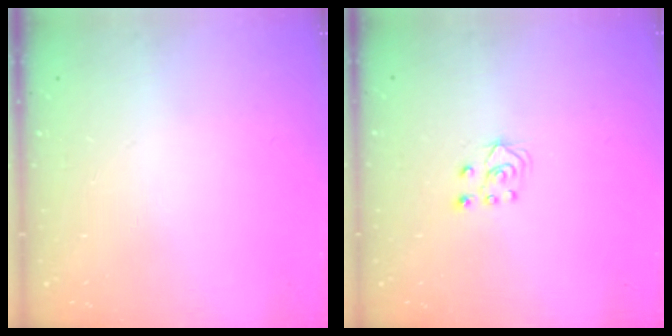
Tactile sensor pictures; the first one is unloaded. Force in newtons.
{"total": 4.1, "press": 4.1, "slide": 0.7}